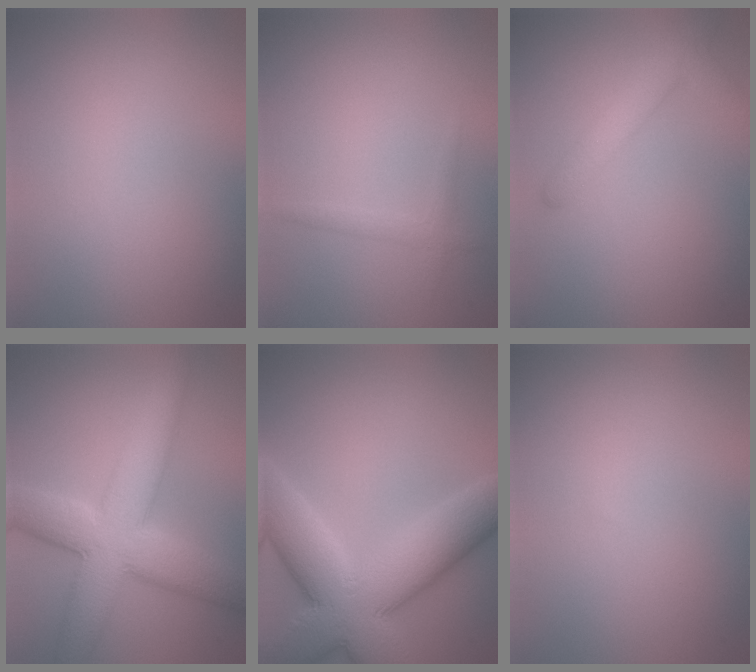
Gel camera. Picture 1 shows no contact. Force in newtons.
{"total": 1.2, "press": 1.2, "slide": 0.1}
{"total": 3.0, "press": 3.0, "slide": 0.2}
{"total": 9.5, "press": 9.5, "slide": 0.2}
{"total": 11.9, "press": 11.9, "slide": 0.9}
{"total": 0.0}